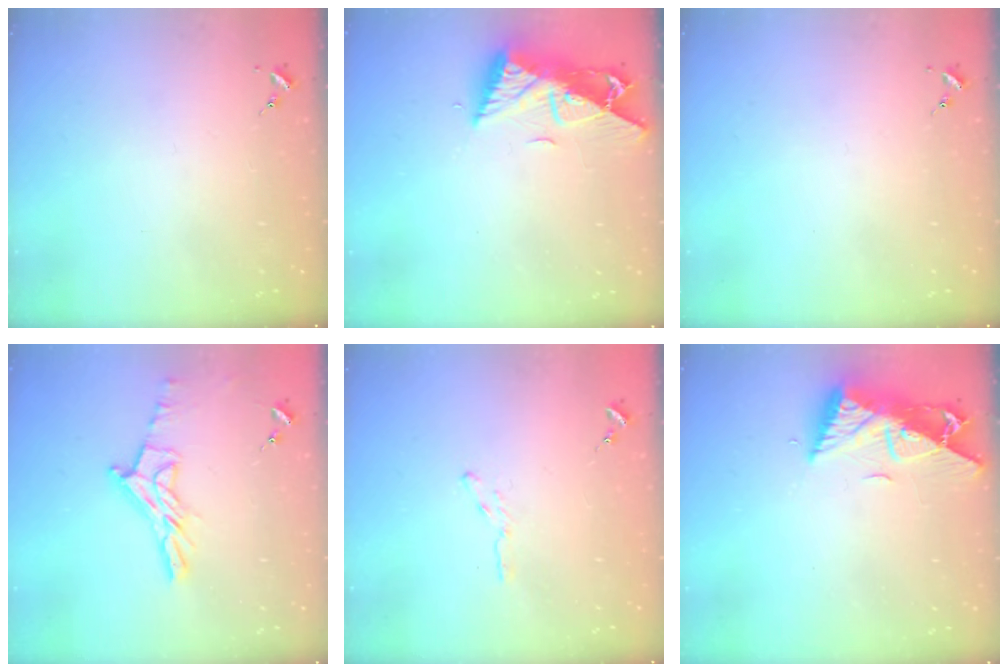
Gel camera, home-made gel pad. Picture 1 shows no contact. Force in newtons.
{"total": 10.2, "press": 10.1, "slide": 1.1}
{"total": 0.0}
{"total": 12.0, "press": 12.0, "slide": 1.0}
{"total": 3.2, "press": 3.2, "slide": 0.3}
{"total": 10.2, "press": 10.1, "slide": 1.1}